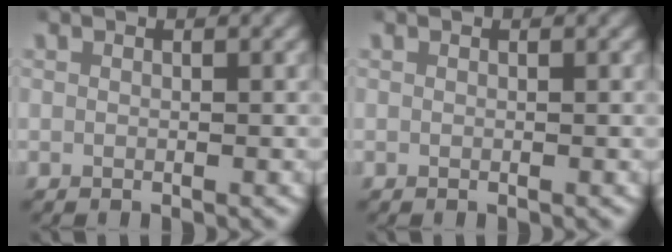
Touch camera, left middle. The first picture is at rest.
{"total": 0.0}